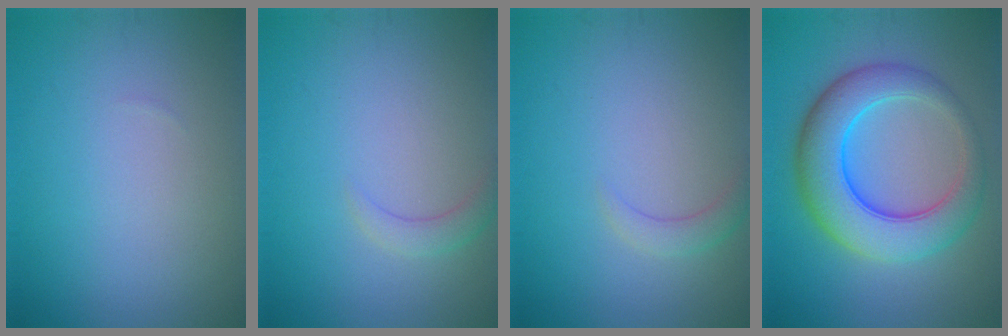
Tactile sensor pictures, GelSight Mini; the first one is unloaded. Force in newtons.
{"total": 1.5, "press": 1.5, "slide": 0.2}
{"total": 1.5, "press": 1.5, "slide": 0.2}
{"total": 8.2, "press": 8.2, "slide": 0.0}